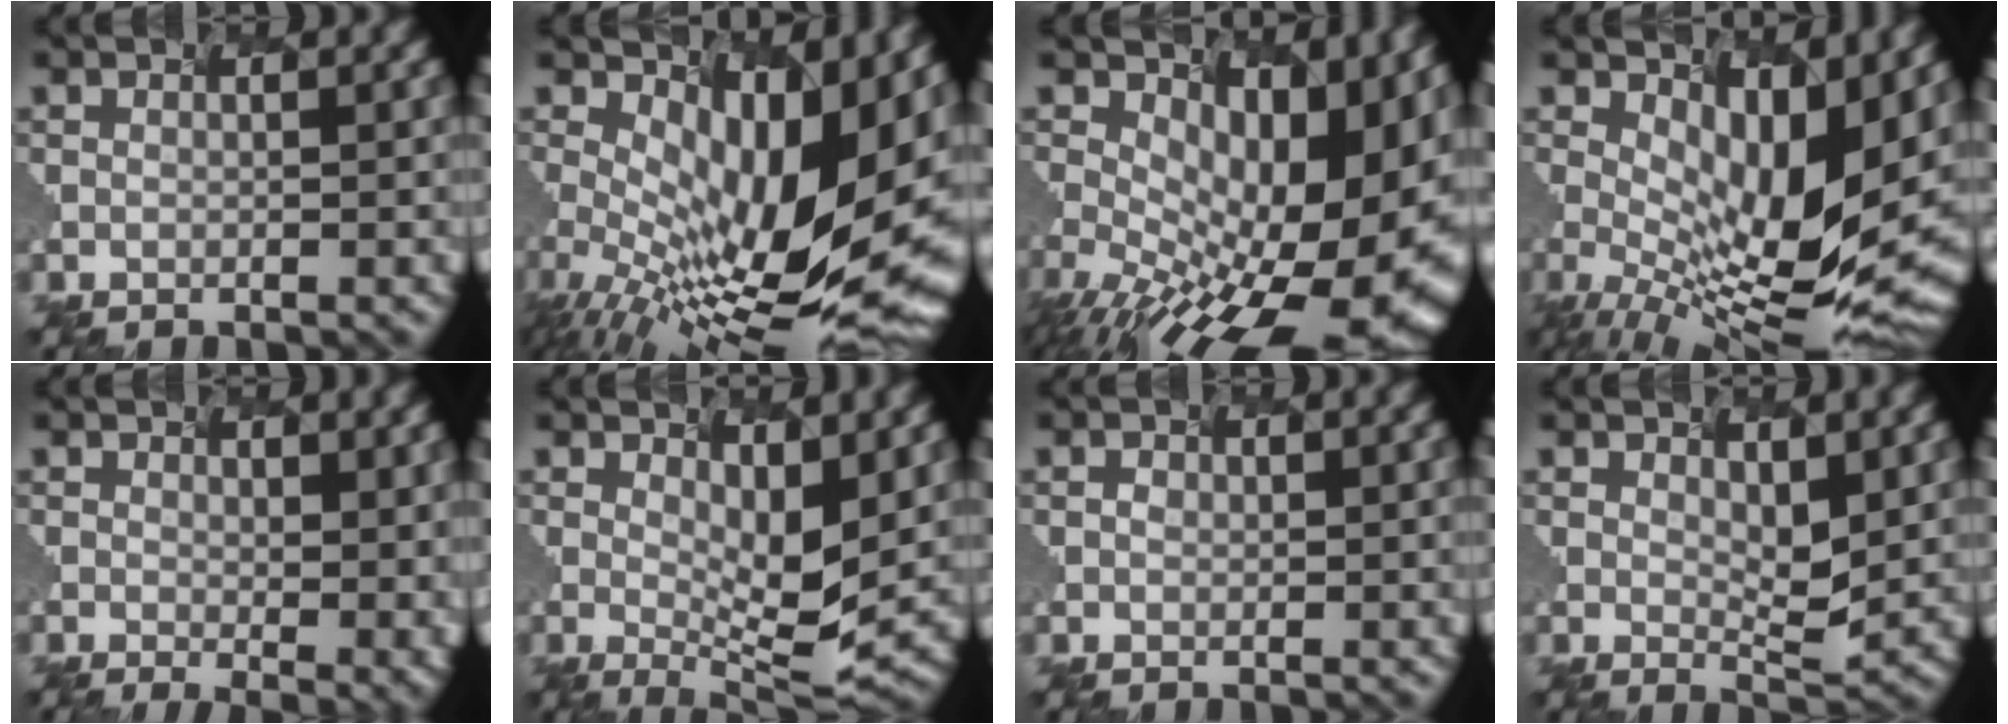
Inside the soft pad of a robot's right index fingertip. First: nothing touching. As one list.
[{"total": 13.6, "force": [-0.8, 5.2, 12.5], "torque": [-0.215, -0.024, 0.033]}, {"total": 14.7, "force": [-2.2, 6.7, 12.9], "torque": [-0.177, -0.021, 0.012]}, {"total": 10.0, "force": [0.7, 2.9, 9.5], "torque": [-0.181, -0.035, 0.061]}, {"total": 2.5, "force": [0.1, 0.3, 2.5], "torque": [-0.041, -0.026, 0.040]}, {"total": 3.8, "force": [0.0, 0.2, 3.8], "torque": [-0.086, -0.029, 0.034]}, {"total": 1.9, "force": [-0.8, -1.1, -1.3], "torque": [-0.008, -0.010, 0.020]}, {"total": 0.9, "force": [0.1, -0.6, 0.7], "torque": [-0.042, -0.023, 0.036]}]